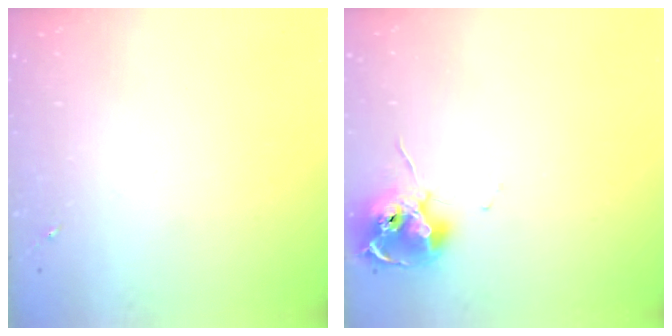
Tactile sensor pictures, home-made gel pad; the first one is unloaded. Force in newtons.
{"total": 11.9, "press": 11.8, "slide": 1.2}